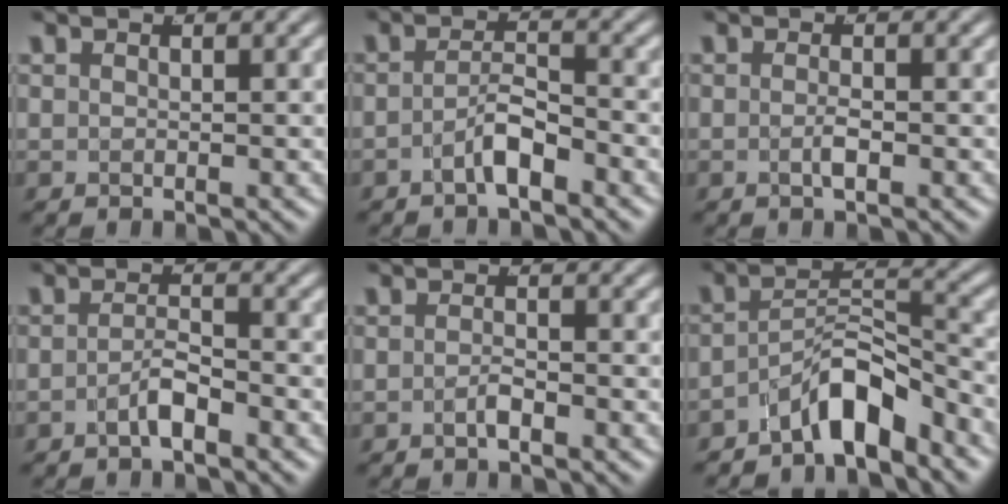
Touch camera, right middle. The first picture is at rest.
{"total": 2.7, "force": [-2.2, 0.3, 1.5], "torque": [-0.022, -0.005, -0.038]}
{"total": 1.1, "force": [-0.7, -0.1, 0.9], "torque": [-0.017, -0.003, -0.012]}
{"total": 2.2, "force": [-1.8, 0.1, 1.1], "torque": [-0.018, -0.007, -0.032]}
{"total": 1.3, "force": [-1.1, -0.2, 0.7], "torque": [-0.010, -0.002, -0.020]}
{"total": 5.6, "force": [-4.0, 1.7, 3.5], "torque": [-0.039, 0.000, -0.065]}